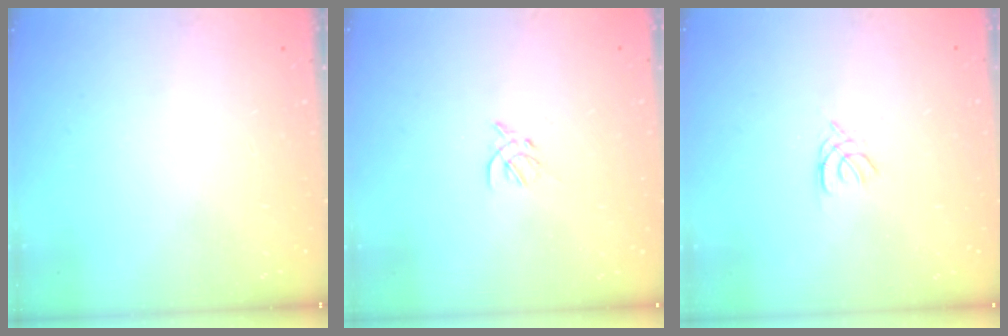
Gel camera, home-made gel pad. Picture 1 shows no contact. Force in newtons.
{"total": 3.2, "press": 3.1, "slide": 0.7}
{"total": 1.4, "press": 1.4, "slide": 0.3}